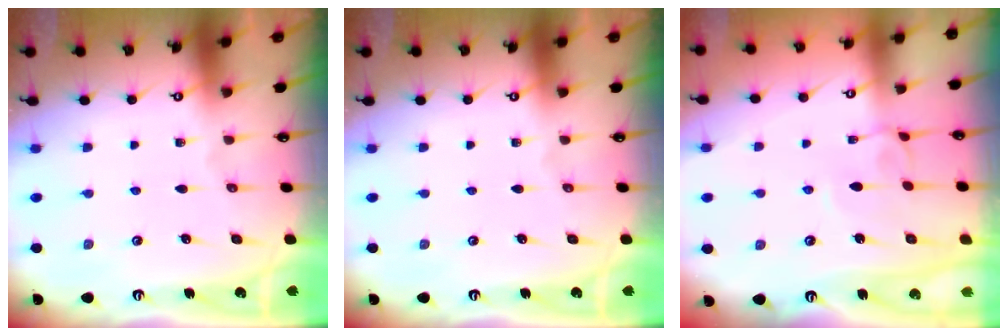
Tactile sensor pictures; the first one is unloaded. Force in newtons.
{"total": 0.0}
{"total": 2.5, "press": 2.5, "slide": 0.3}